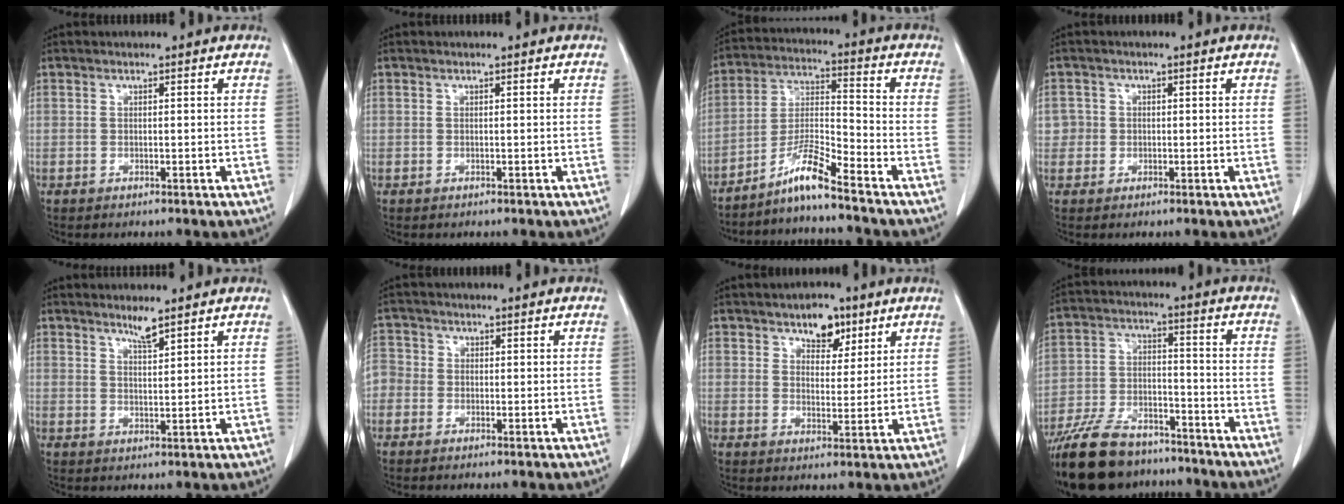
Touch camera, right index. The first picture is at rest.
{"total": 0.0}
{"total": 7.8, "force": [-6.3, -0.9, 4.4], "torque": [-0.092, -0.010, -0.122]}
{"total": 2.2, "force": [0.0, 2.2, -0.1], "torque": [0.016, 0.007, -0.004]}
{"total": 2.6, "force": [2.2, 0.0, 1.4], "torque": [-0.031, -0.005, 0.042]}
{"total": 3.2, "force": [-0.8, 3.0, 0.7], "torque": [-0.012, 0.012, -0.025]}
{"total": 5.5, "force": [3.5, 3.0, 3.0], "torque": [-0.036, 0.004, 0.054]}
{"total": 16.7, "force": [-13.8, 6.7, 6.5], "torque": [-0.134, 0.005, -0.229]}